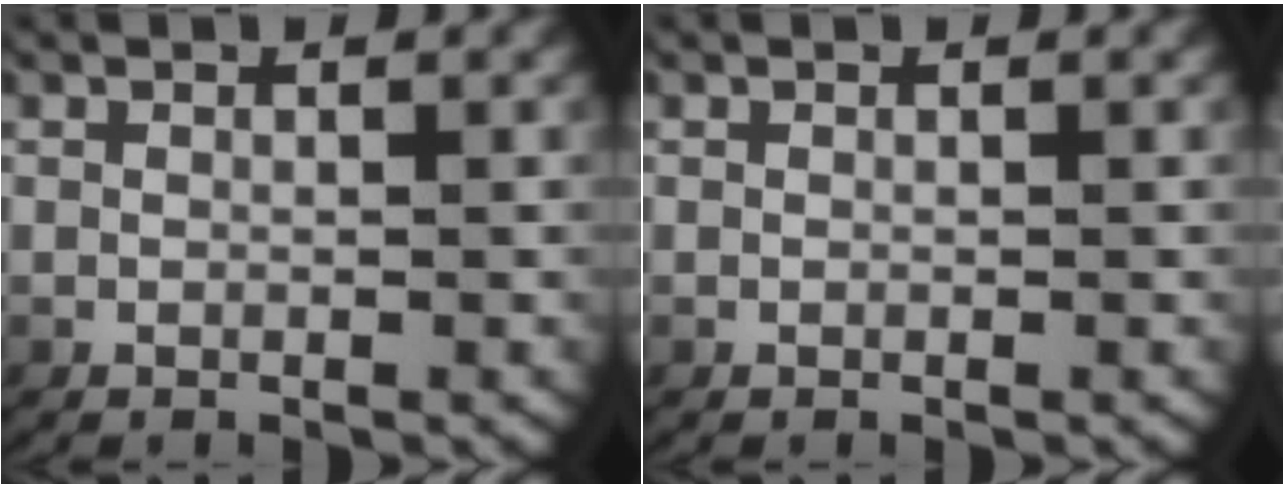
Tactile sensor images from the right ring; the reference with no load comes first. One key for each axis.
{"total": 0.0}